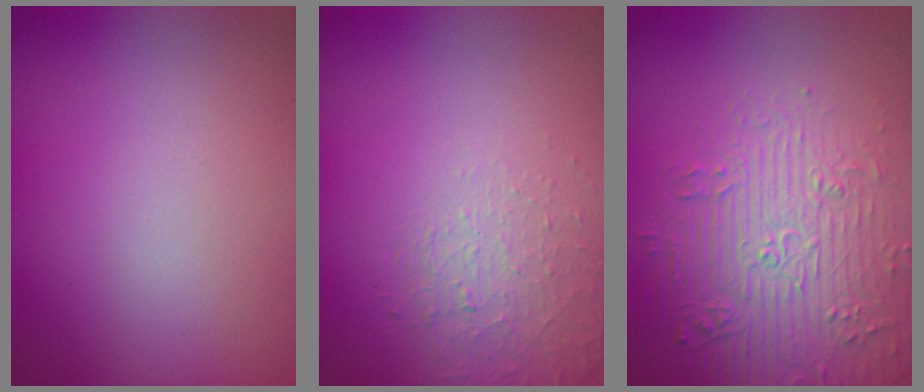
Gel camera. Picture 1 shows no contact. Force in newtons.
{"total": 1.4, "press": 0.6, "slide": 1.3}
{"total": 5.5, "press": 5.3, "slide": 1.4}